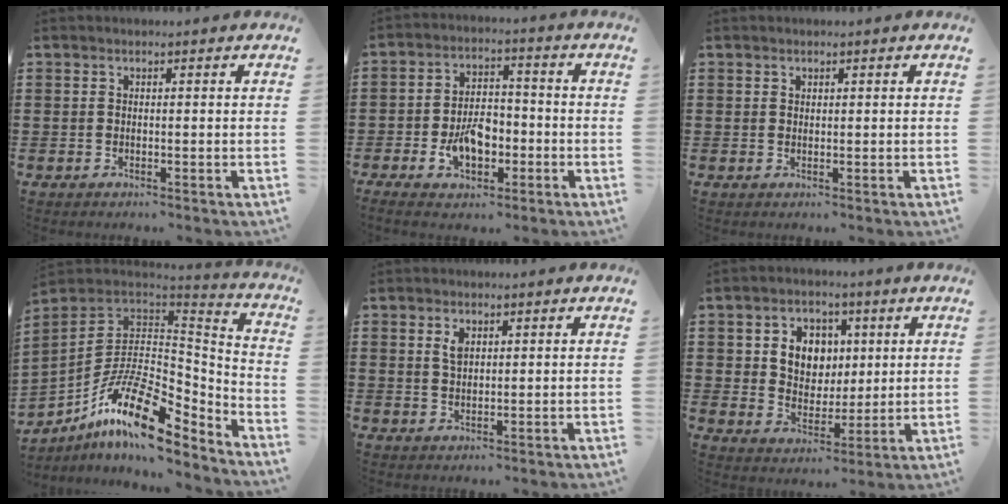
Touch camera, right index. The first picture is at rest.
{"total": 7.5, "force": [-2.5, 4.4, 5.5], "torque": [-0.112, 0.000, -0.050]}
{"total": 0.8, "force": [0.6, 0.5, 0.1], "torque": [-0.004, 0.002, 0.011]}
{"total": 17.8, "force": [-9.5, 6.3, 13.6], "torque": [-0.258, 0.020, -0.168]}
{"total": 2.2, "force": [1.1, 1.1, 1.5], "torque": [-0.033, 0.003, 0.020]}
{"total": 6.7, "force": [2.0, 5.9, 2.6], "torque": [-0.055, 0.011, 0.030]}